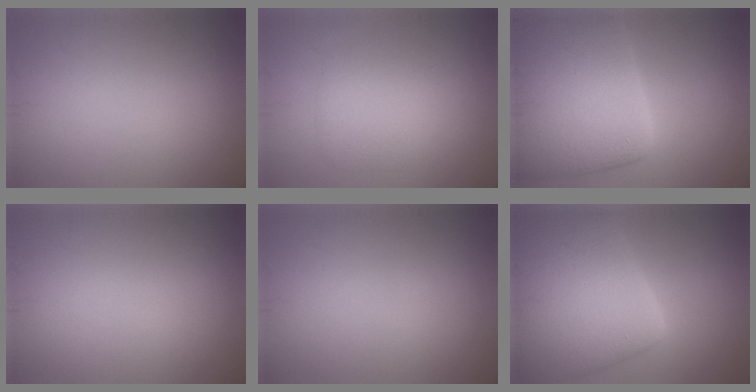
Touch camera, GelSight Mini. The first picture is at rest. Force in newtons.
{"total": 2.9, "press": 2.9, "slide": 0.2}
{"total": 12.7, "press": 12.6, "slide": 1.1}
{"total": 0.0}
{"total": 0.0}
{"total": 13.6, "press": 13.6, "slide": 0.6}